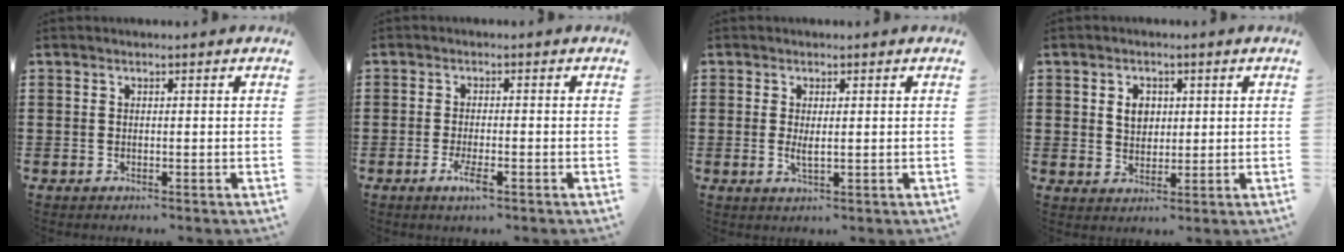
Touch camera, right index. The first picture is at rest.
{"total": 3.2, "force": [-1.6, 0.5, 2.7], "torque": [-0.058, -0.008, -0.031]}
{"total": 2.1, "force": [0.2, 0.6, 1.9], "torque": [-0.037, 0.000, 0.003]}
{"total": 3.6, "force": [0.9, 2.7, 2.1], "torque": [-0.051, 0.012, 0.014]}